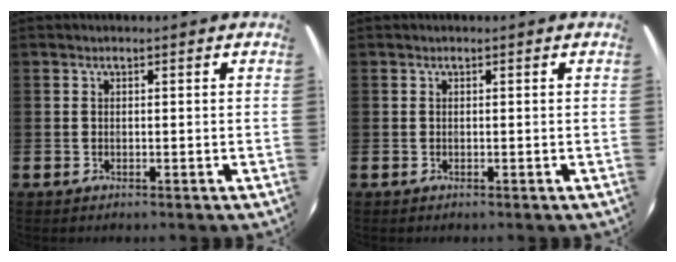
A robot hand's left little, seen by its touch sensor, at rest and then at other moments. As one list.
[{"total": 0.0}]